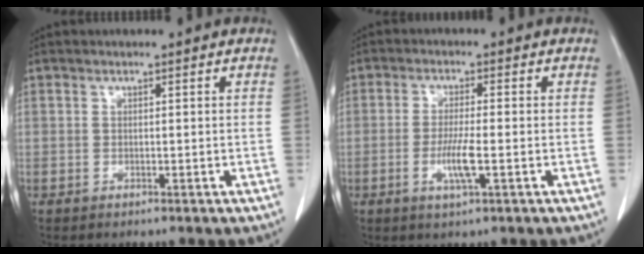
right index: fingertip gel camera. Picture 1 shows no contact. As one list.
[{"total": 5.0, "force": [-1.4, 0.2, 4.8], "torque": [-0.095, -0.010, -0.025]}]